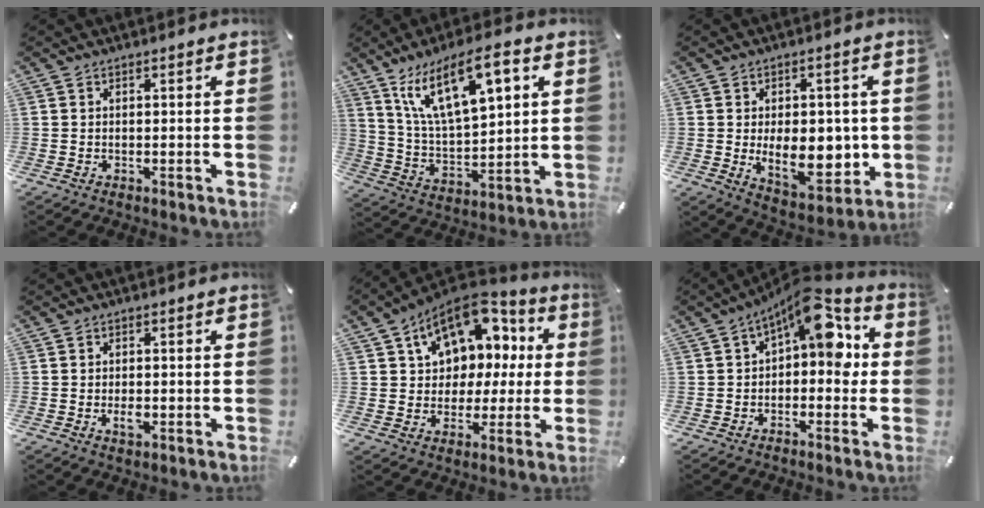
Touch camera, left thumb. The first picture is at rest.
{"total": 15.8, "force": [9.4, 6.3, 11.0], "torque": [-0.216, -0.022, 0.163]}
{"total": 14.3, "force": [-1.1, 8.6, 11.4], "torque": [-0.158, -0.012, -0.013]}
{"total": 2.7, "force": [-0.6, 1.5, 2.2], "torque": [-0.047, -0.001, -0.011]}
{"total": 14.1, "force": [6.6, 10.5, 6.8], "torque": [-0.111, -0.045, 0.122]}
{"total": 12.2, "force": [5.0, 5.8, 9.5], "torque": [-0.138, -0.025, 0.081]}